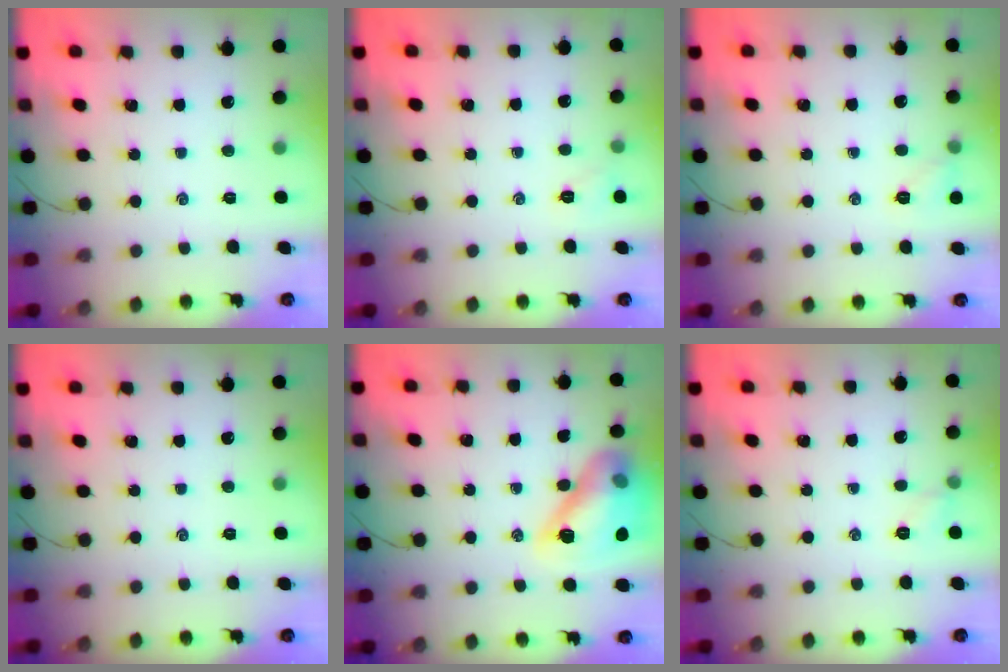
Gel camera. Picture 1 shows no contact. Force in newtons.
{"total": 5.0, "press": 4.8, "slide": 1.2}
{"total": 5.9, "press": 5.7, "slide": 1.5}
{"total": 0.0}
{"total": 16.3, "press": 16.1, "slide": 2.6}
{"total": 5.7, "press": 5.5, "slide": 1.4}